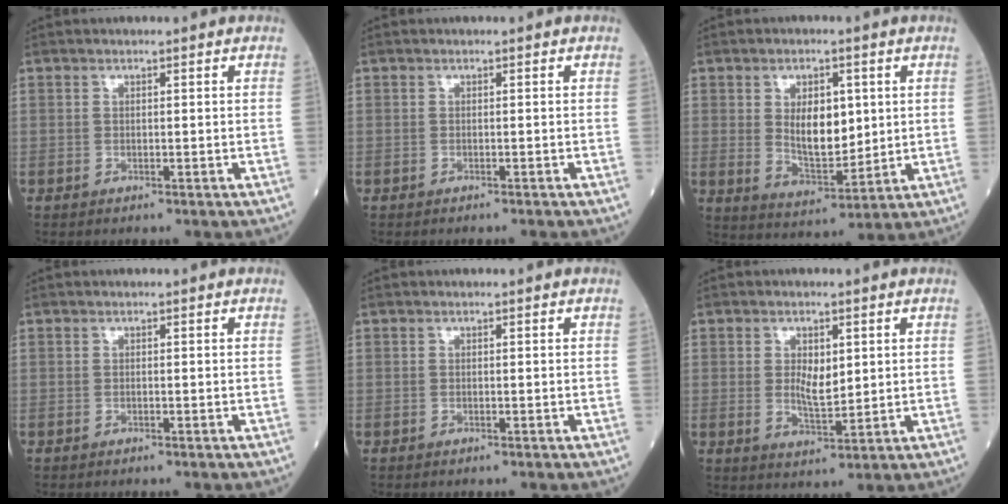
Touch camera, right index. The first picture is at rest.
{"total": 0.9, "force": [-0.8, -0.1, 0.3], "torque": [0.000, 0.001, -0.013]}
{"total": 8.2, "force": [1.6, 3.9, 7.0], "torque": [-0.121, -0.005, 0.038]}
{"total": 0.0}
{"total": 0.0}
{"total": 4.5, "force": [0.9, 1.9, 4.0], "torque": [-0.070, -0.007, 0.020]}